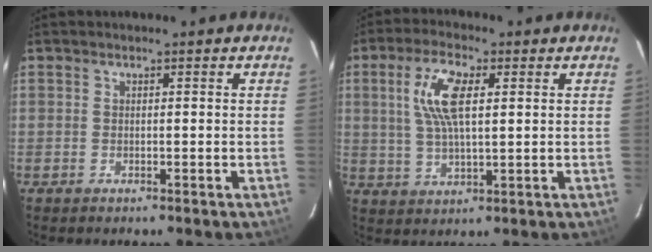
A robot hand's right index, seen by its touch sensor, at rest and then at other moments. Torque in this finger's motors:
{"motor_torque": [0.97, 0.09, 0.60, 0.16]}